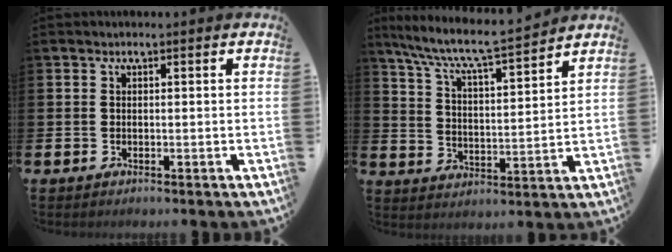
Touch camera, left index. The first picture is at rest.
{"total": 7.9, "force": [7.3, 0.4, 3.0], "torque": [-0.091, -0.054, 0.123]}